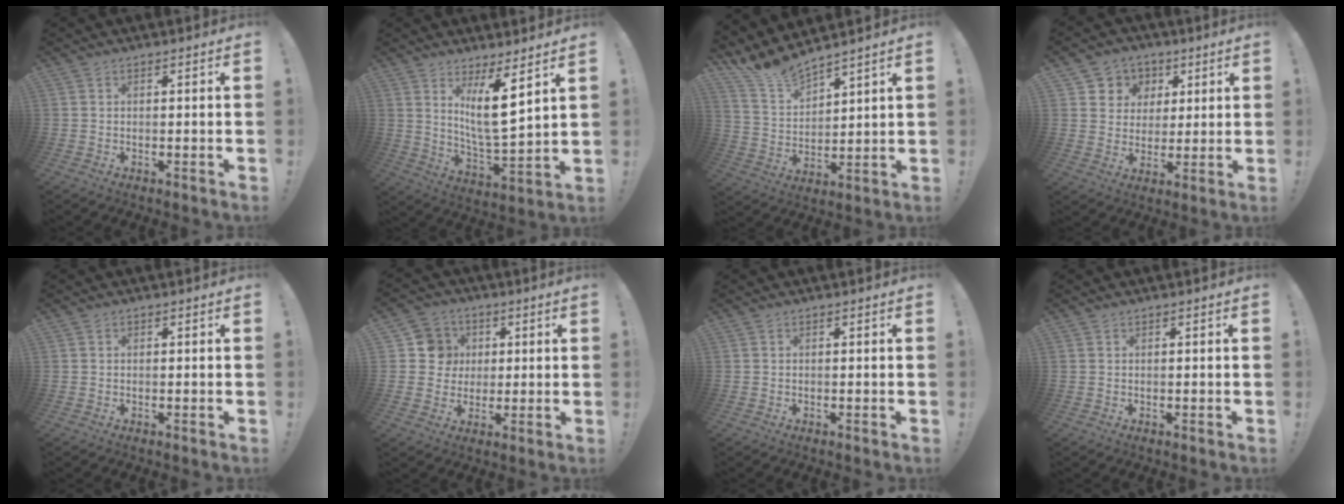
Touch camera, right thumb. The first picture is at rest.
{"total": 12.0, "force": [5.8, 2.1, 10.3], "torque": [-0.172, -0.046, 0.093]}
{"total": 9.3, "force": [9.0, 1.6, 1.9], "torque": [-0.065, -0.071, 0.168]}
{"total": 7.6, "force": [2.2, 7.2, 1.1], "torque": [-0.010, -0.019, 0.044]}
{"total": 0.0}
{"total": 9.3, "force": [1.7, 8.9, 1.9], "torque": [-0.015, -0.006, 0.037]}
{"total": 0.0}
{"total": 0.0}